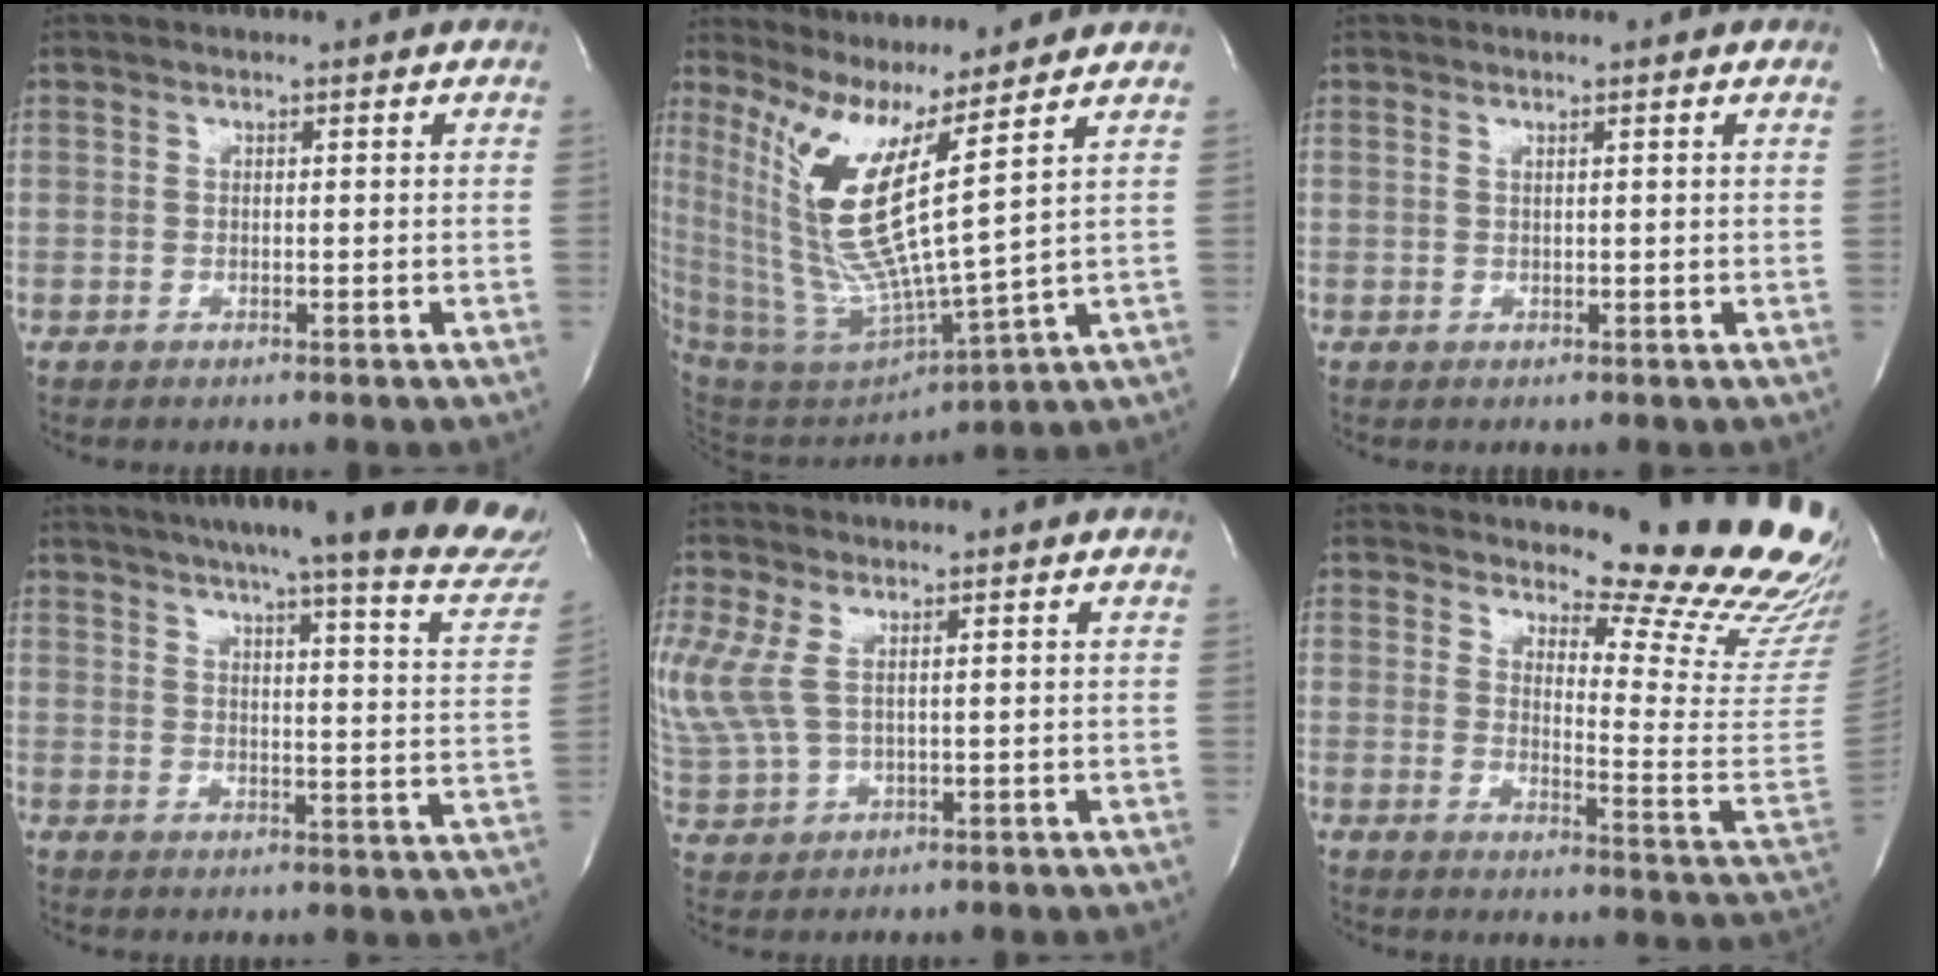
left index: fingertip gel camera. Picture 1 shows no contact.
{"total": 14.9, "force": [7.4, -1.7, 12.8], "torque": [-0.275, -0.033, 0.149]}
{"total": 0.8, "force": [0.4, -0.3, 0.6], "torque": [-0.021, -0.004, 0.011]}
{"total": 24.7, "force": [21.0, 1.6, 13.0], "torque": [-0.178, -0.047, 0.247]}
{"total": 10.8, "force": [3.6, 5.7, 8.5], "torque": [-0.250, 0.004, 0.082]}
{"total": 19.3, "force": [17.4, 1.8, 8.2], "torque": [-0.104, -0.134, 0.201]}